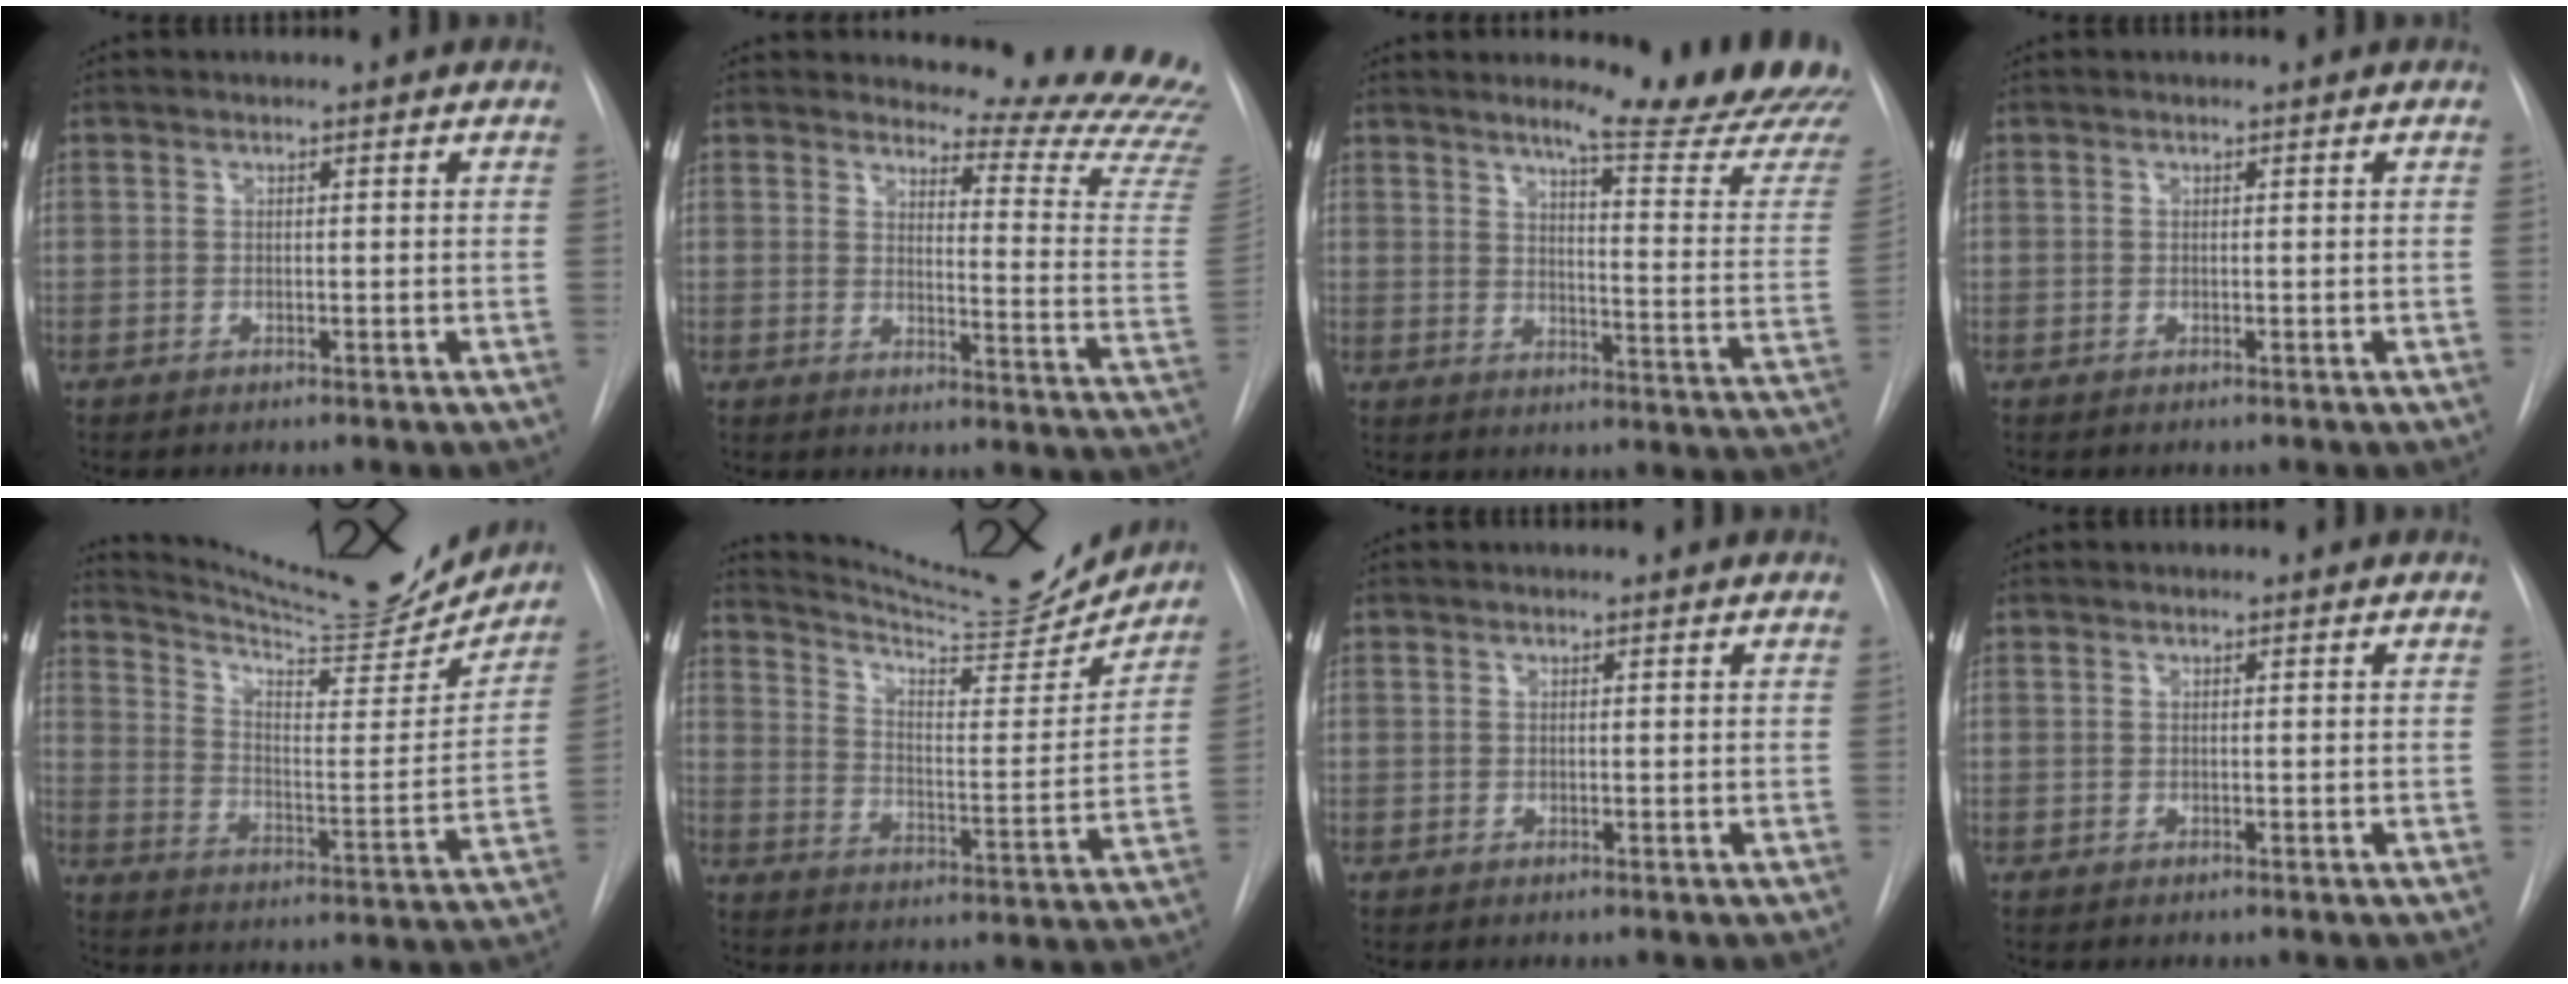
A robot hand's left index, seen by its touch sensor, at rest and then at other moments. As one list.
[{"total": 17.6, "force": [17.3, 0.8, 3.0], "torque": [-0.021, -0.161, 0.175]}, {"total": 17.8, "force": [16.5, -1.1, 6.5], "torque": [-0.091, -0.134, 0.190]}, {"total": 0.0}, {"total": 21.9, "force": [20.5, 2.2, 7.2], "torque": [-0.121, -0.055, 0.289]}, {"total": 19.2, "force": [18.4, 1.4, 5.2], "torque": [-0.090, -0.058, 0.258]}, {"total": 0.0}, {"total": 0.0}]